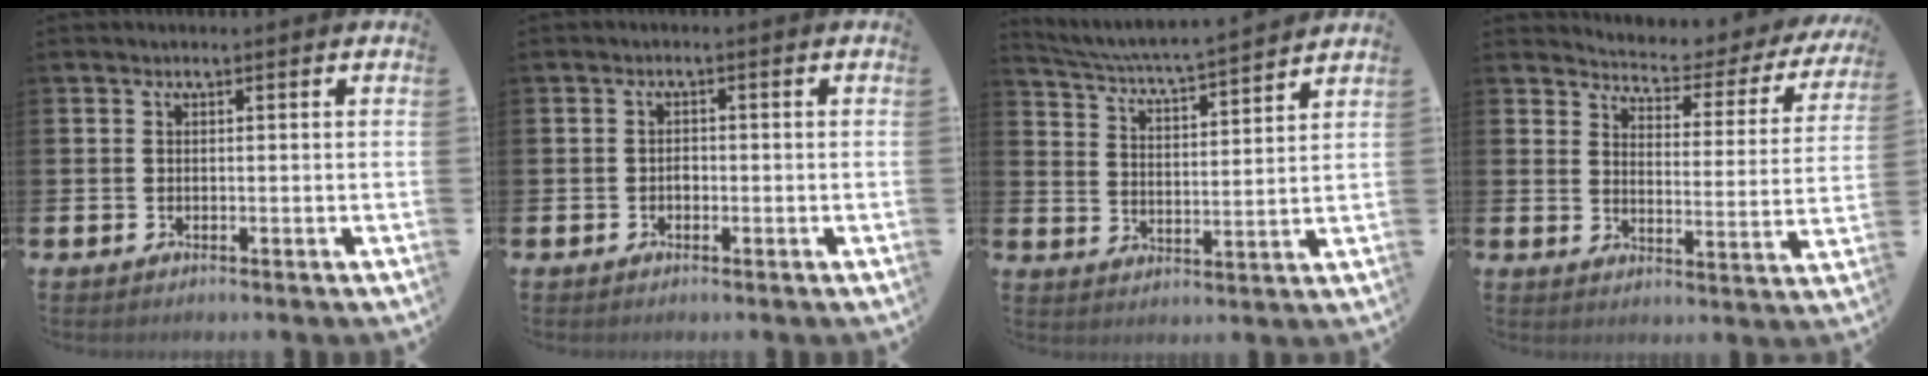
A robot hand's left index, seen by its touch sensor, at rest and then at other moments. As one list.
[{"total": 1.1, "force": [-0.4, 0.8, 0.5], "torque": [-0.009, 0.002, -0.009]}, {"total": 5.1, "force": [4.9, -0.1, 1.5], "torque": [-0.050, -0.044, 0.081]}, {"total": 3.9, "force": [3.7, 1.0, 0.9], "torque": [-0.033, -0.040, 0.052]}]